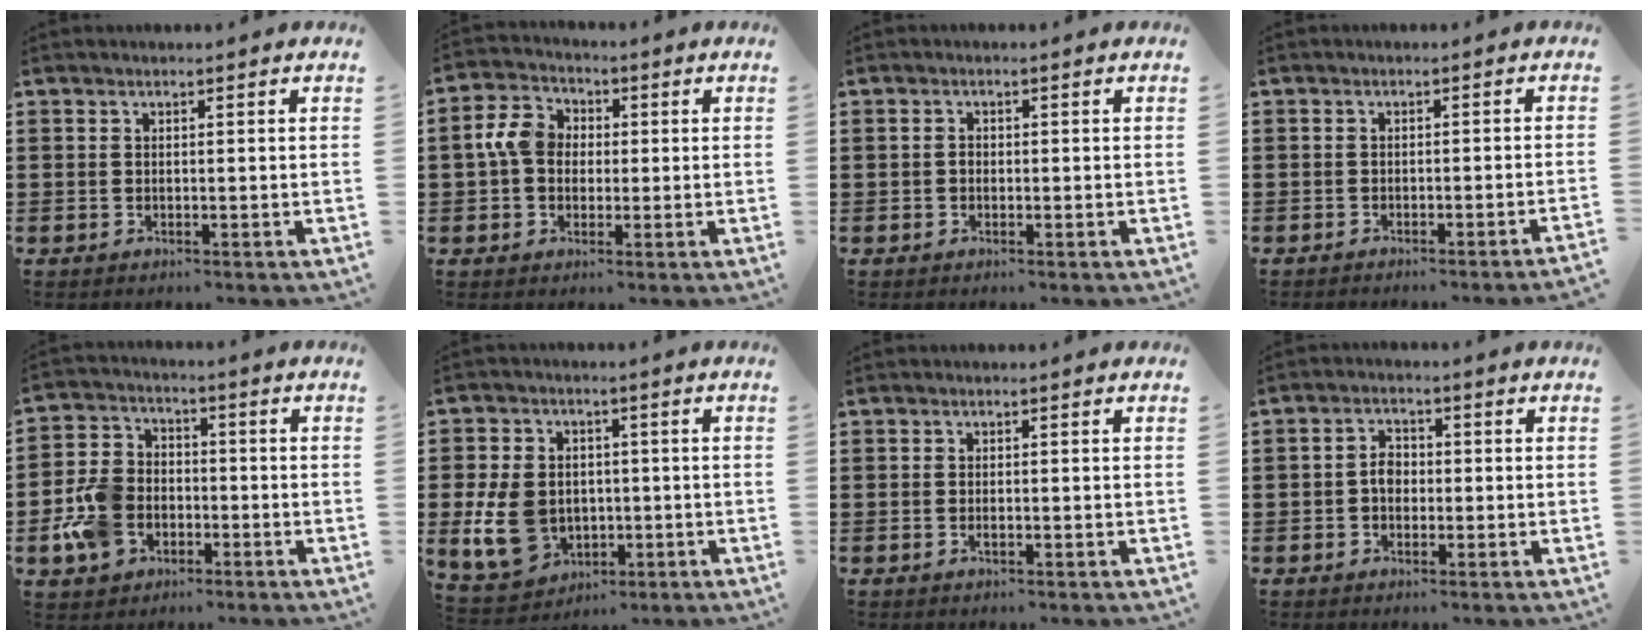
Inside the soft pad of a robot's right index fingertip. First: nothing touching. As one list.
[{"total": 5.8, "force": [0.1, 4.6, 3.6], "torque": [-0.102, 0.003, -0.006]}, {"total": 0.9, "force": [-0.3, 0.6, 0.6], "torque": [-0.014, -0.001, -0.006]}, {"total": 1.5, "force": [-1.4, -0.4, 0.3], "torque": [-0.005, 0.002, -0.028]}, {"total": 8.0, "force": [-2.8, 6.1, 4.4], "torque": [-0.122, 0.012, -0.056]}, {"total": 10.4, "force": [-1.4, 8.3, 6.1], "torque": [-0.150, 0.015, -0.025]}, {"total": 0.7, "force": [-0.2, 0.1, 0.6], "torque": [-0.014, -0.007, -0.002]}, {"total": 3.0, "force": [-0.5, 2.1, 2.1], "torque": [-0.049, 0.003, -0.014]}]